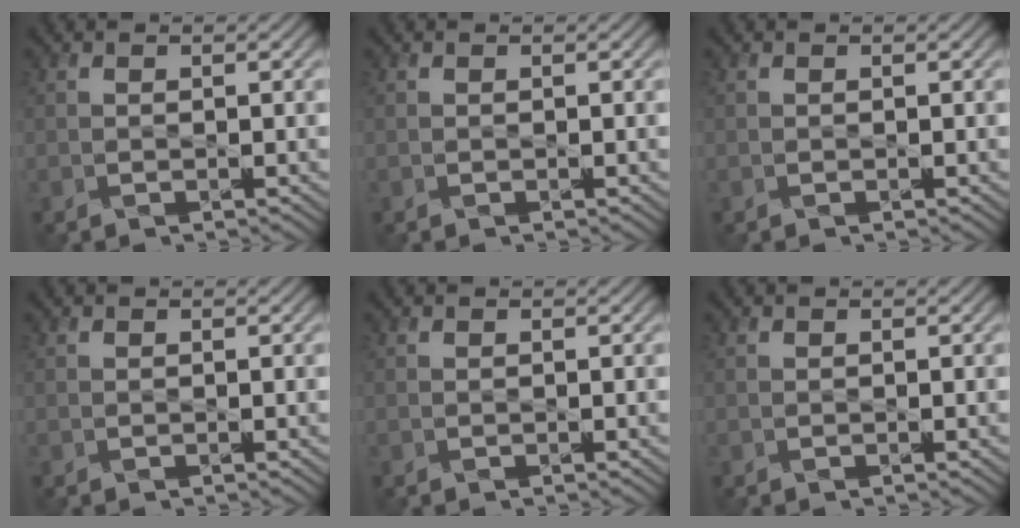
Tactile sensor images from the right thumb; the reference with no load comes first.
{"total": 0.0}
{"total": 0.0}
{"total": 0.0}
{"total": 0.0}
{"total": 0.0}